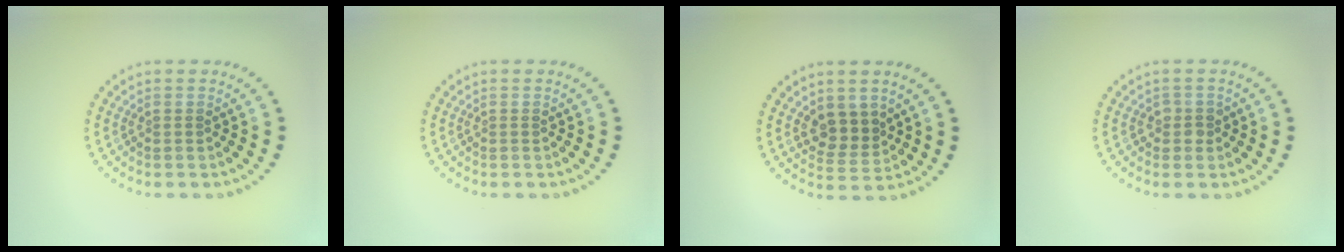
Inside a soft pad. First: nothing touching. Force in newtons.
{"total": 0.0}
{"total": 2.8, "press": 2.5, "slide": 1.3}
{"total": 1.3, "press": 1.1, "slide": 0.6}